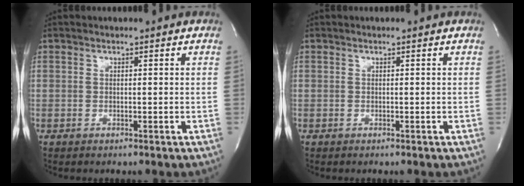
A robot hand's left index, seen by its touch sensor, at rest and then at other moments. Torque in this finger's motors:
{"motor_torque": [0.00, 0.00, 0.00, 0.00]}